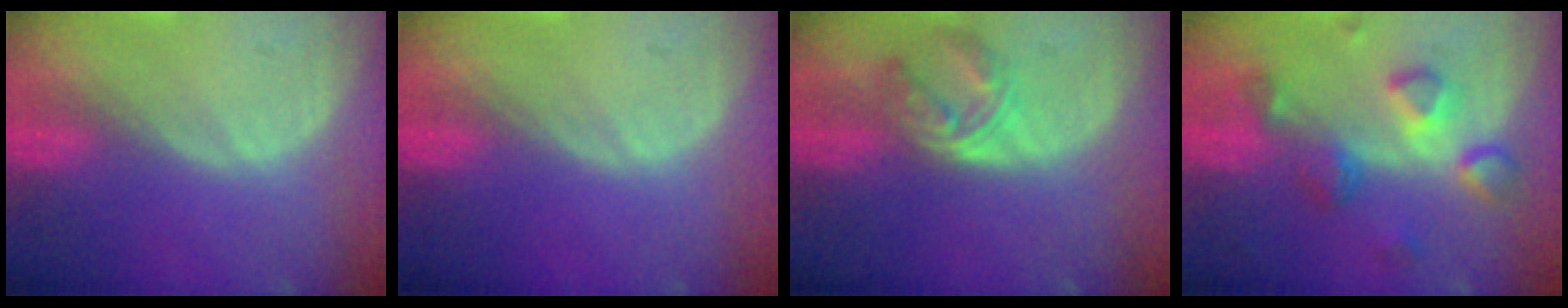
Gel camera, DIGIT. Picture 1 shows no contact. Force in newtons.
{"total": 0.0}
{"total": 5.5, "press": 4.9, "slide": 2.6}
{"total": 7.9, "press": 7.1, "slide": 3.5}